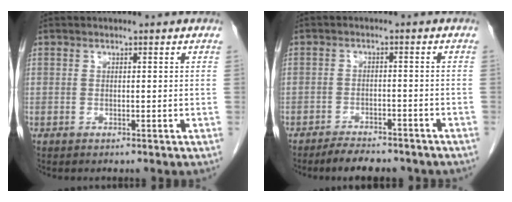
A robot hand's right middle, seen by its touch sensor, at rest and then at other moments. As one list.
[{"total": 6.9, "force": [-5.9, 1.9, 2.8], "torque": [-0.041, -0.005, -0.083]}]